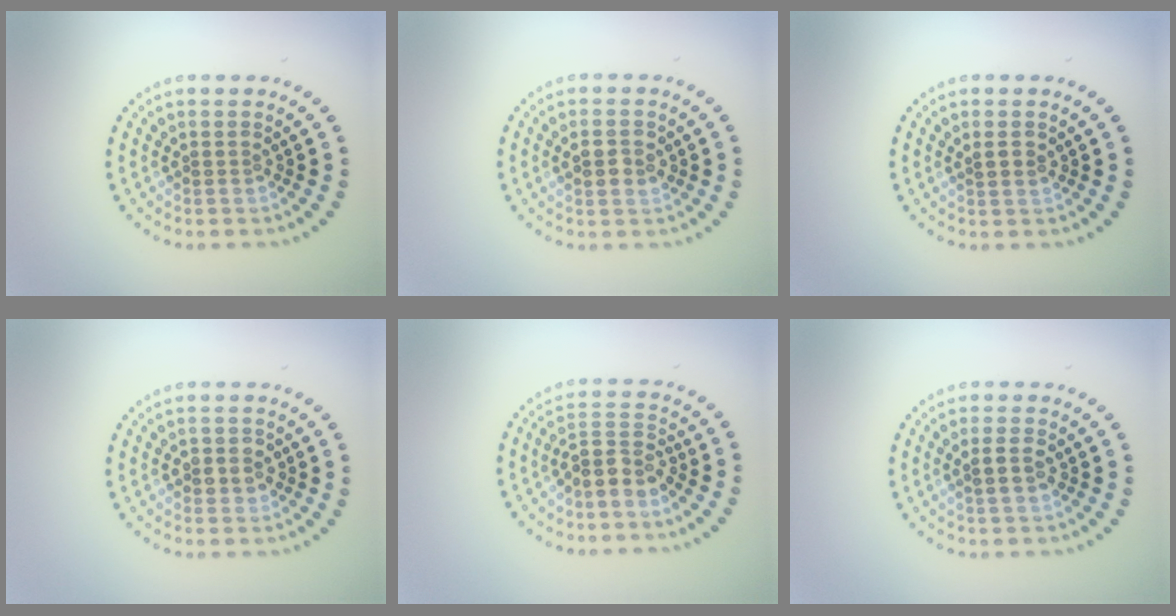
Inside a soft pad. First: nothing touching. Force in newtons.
{"total": 2.2, "press": 2.2, "slide": 0.3}
{"total": 0.9, "press": 0.8, "slide": 0.3}
{"total": 2.3, "press": 2.2, "slide": 0.8}
{"total": 3.2, "press": 2.7, "slide": 1.7}
{"total": 1.7, "press": 1.7, "slide": 0.3}